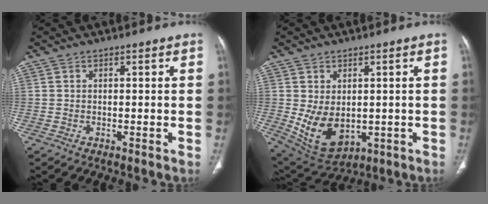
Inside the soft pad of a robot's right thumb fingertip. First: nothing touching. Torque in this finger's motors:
{"motor_torque": [0.31, 0.28, 0.59, -0.40, 0.11]}